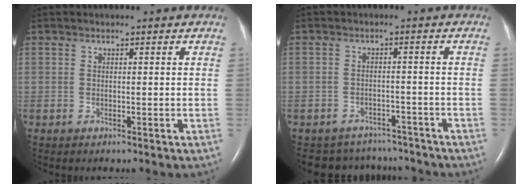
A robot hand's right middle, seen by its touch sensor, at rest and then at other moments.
{"total": 7.3, "force": [-6.7, 2.9, -0.5], "torque": [0.011, 0.022, -0.083]}